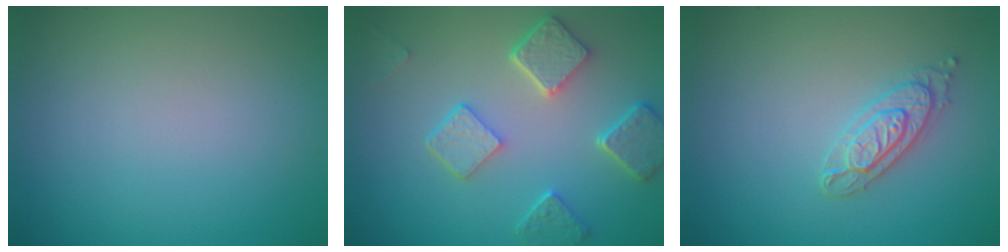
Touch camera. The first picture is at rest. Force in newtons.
{"total": 5.0, "press": 3.9, "slide": 3.0}
{"total": 2.5, "press": 2.4, "slide": 0.2}